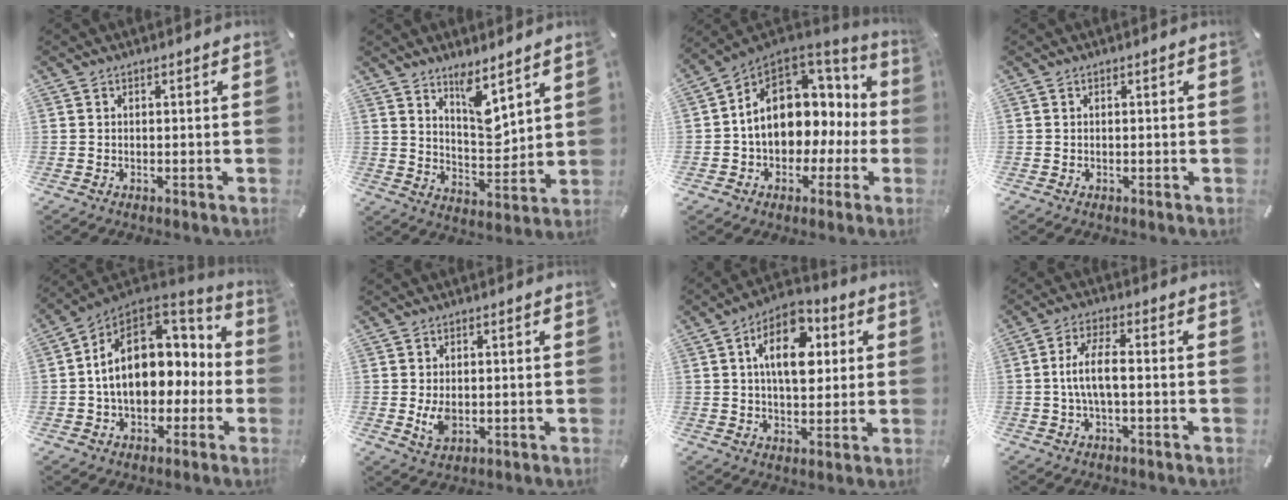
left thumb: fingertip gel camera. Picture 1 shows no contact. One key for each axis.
{"total": 9.3, "fx": 6.6, "fy": 3.8, "fz": 5.2, "tx": -0.068, "ty": -0.056, "tz": 0.114}
{"total": 13.2, "fx": 2.2, "fy": 10.4, "fz": 7.9, "tx": -0.132, "ty": -0.016, "tz": 0.043}
{"total": 0.0}
{"total": 18.6, "fx": 2.0, "fy": 13.2, "fz": 12.9, "tx": -0.207, "ty": -0.001, "tz": 0.038}
{"total": 4.3, "fx": -0.3, "fy": 2.8, "fz": 3.2, "tx": -0.072, "ty": -0.007, "tz": -0.009}
{"total": 13.5, "fx": 3.5, "fy": 8.1, "fz": 10.3, "tx": -0.158, "ty": 0.000, "tz": 0.057}
{"total": 7.6, "fx": -0.6, "fy": 2.6, "fz": 7.1, "tx": -0.147, "ty": 0.002, "tz": -0.015}